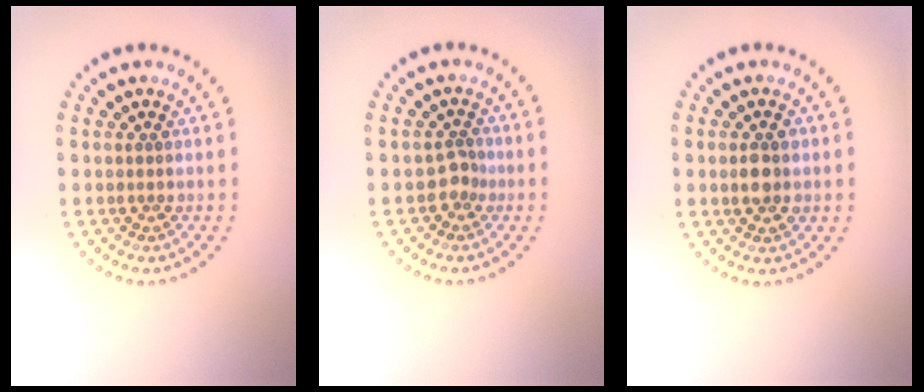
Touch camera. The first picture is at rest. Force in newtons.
{"total": 1.3, "press": 1.0, "slide": 0.8}
{"total": 2.5, "press": 2.5, "slide": 0.2}